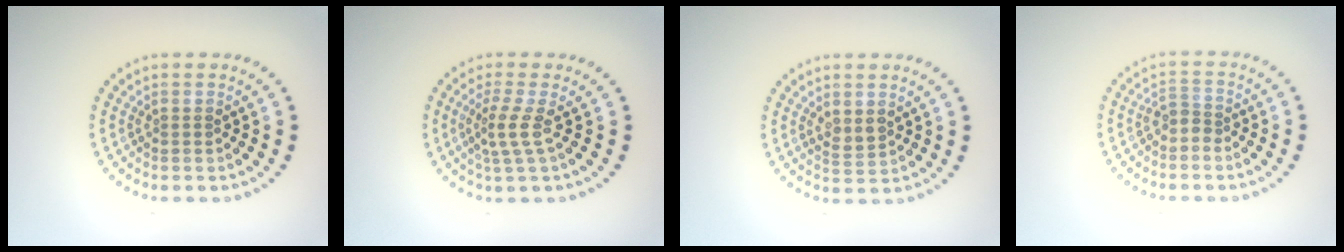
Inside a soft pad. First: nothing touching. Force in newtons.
{"total": 2.3, "press": 1.5, "slide": 1.8}
{"total": 1.5, "press": 1.4, "slide": 0.5}
{"total": 1.5, "press": 1.1, "slide": 1.1}